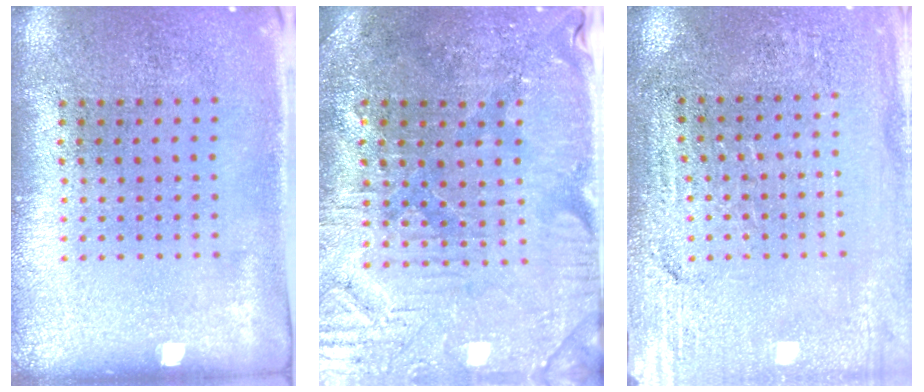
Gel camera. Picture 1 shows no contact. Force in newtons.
{"total": 1.7, "press": 1.6, "slide": 0.5}
{"total": 3.1, "press": 3.0, "slide": 0.3}